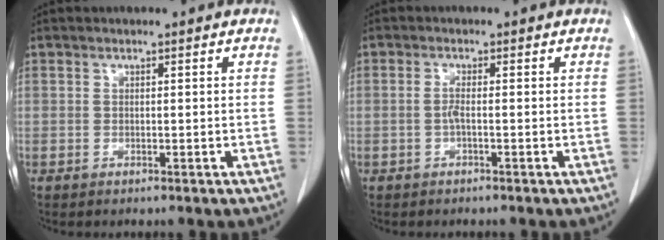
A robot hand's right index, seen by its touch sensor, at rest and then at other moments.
{"total": 1.4, "force": [-0.4, 0.0, 1.3], "torque": [-0.028, 0.000, -0.008]}